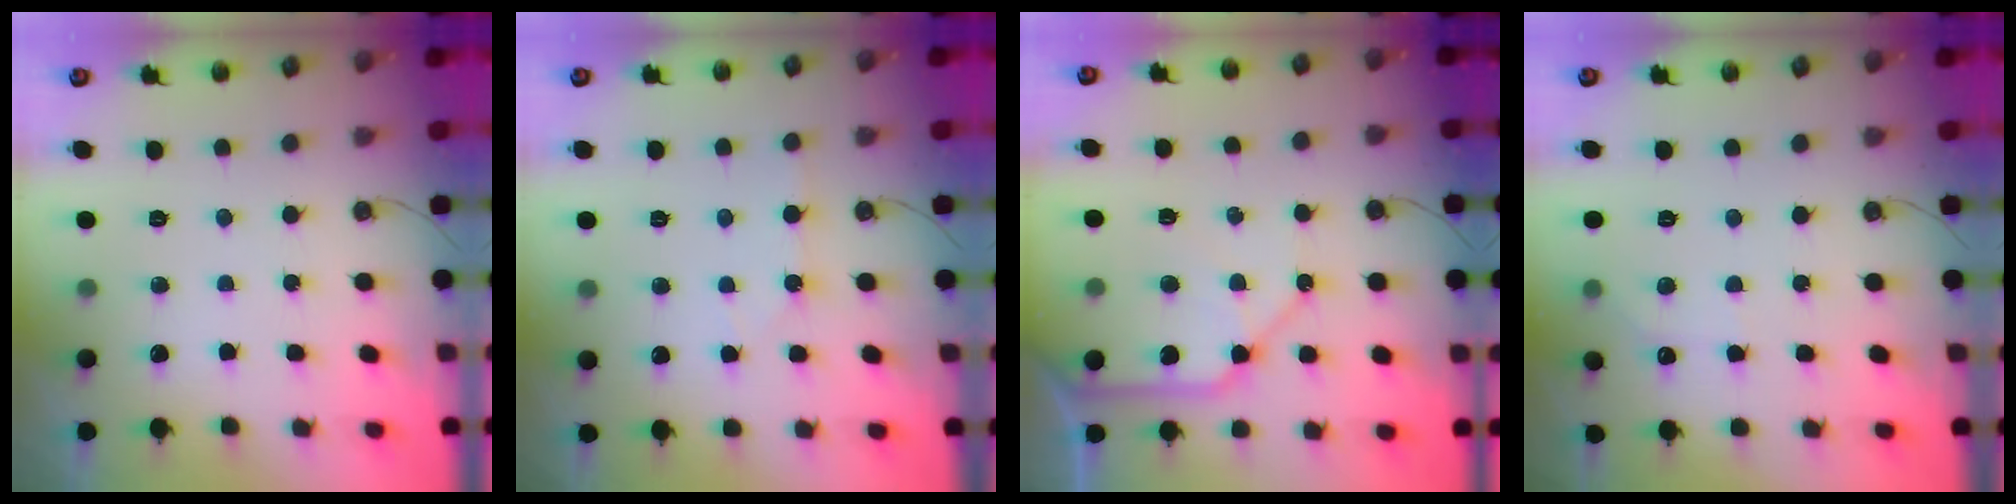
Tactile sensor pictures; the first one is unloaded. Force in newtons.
{"total": 2.5, "press": 2.5, "slide": 0.5}
{"total": 10.4, "press": 10.4, "slide": 1.2}
{"total": 5.2, "press": 5.2, "slide": 0.7}